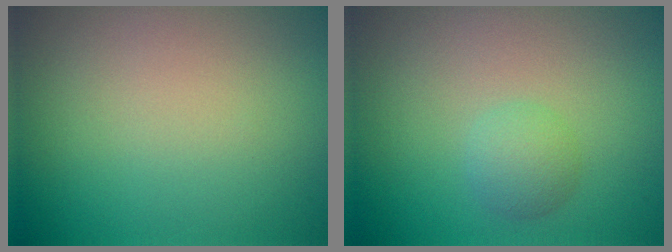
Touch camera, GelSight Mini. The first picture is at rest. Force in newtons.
{"total": 1.9, "press": 1.9, "slide": 0.1}